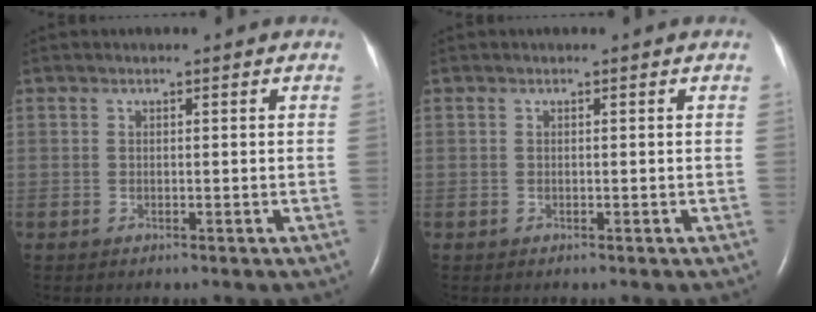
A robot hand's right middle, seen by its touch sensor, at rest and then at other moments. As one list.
[{"total": 0.0}]